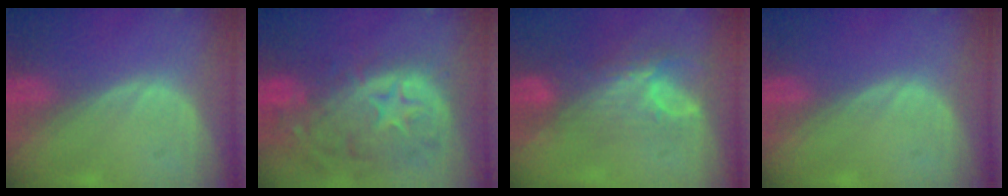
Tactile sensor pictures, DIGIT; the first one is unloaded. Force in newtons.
{"total": 13.7, "press": 11.3, "slide": 7.8}
{"total": 7.8, "press": 6.7, "slide": 4.1}
{"total": 0.0}